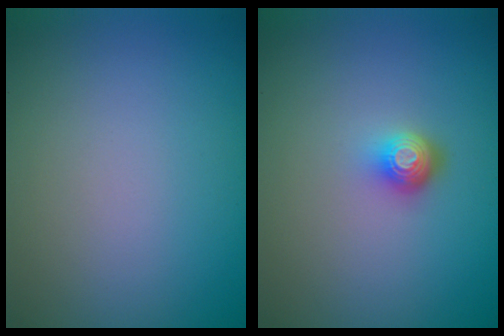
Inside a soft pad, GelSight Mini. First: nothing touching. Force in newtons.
{"total": 2.0, "press": 1.5, "slide": 1.4}